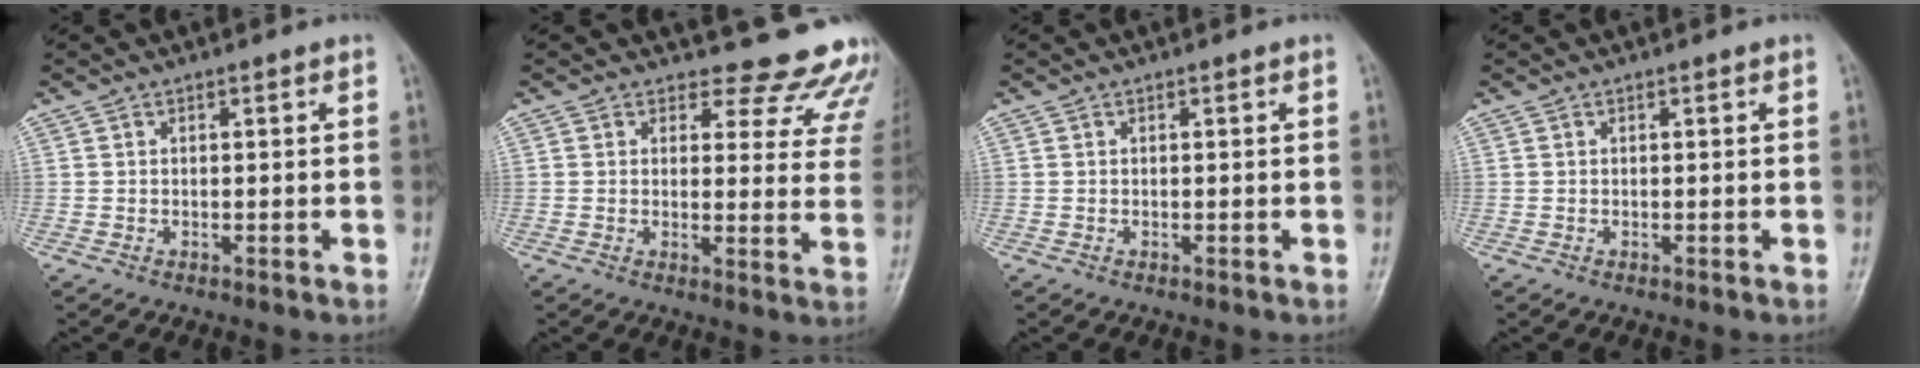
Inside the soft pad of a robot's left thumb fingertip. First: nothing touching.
{"total": 14.2, "force": [13.1, 5.1, 2.0], "torque": [0.029, -0.115, 0.120]}
{"total": 0.0}
{"total": 0.0}